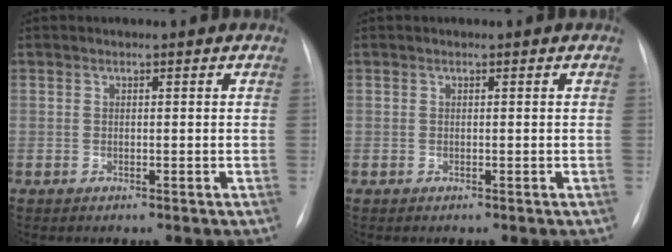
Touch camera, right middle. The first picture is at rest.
{"total": 0.0}